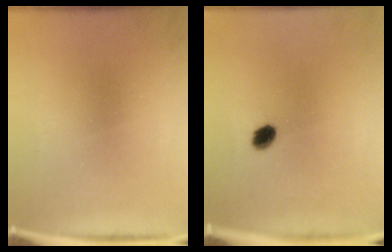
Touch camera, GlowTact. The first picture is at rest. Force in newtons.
{"total": 2.9}